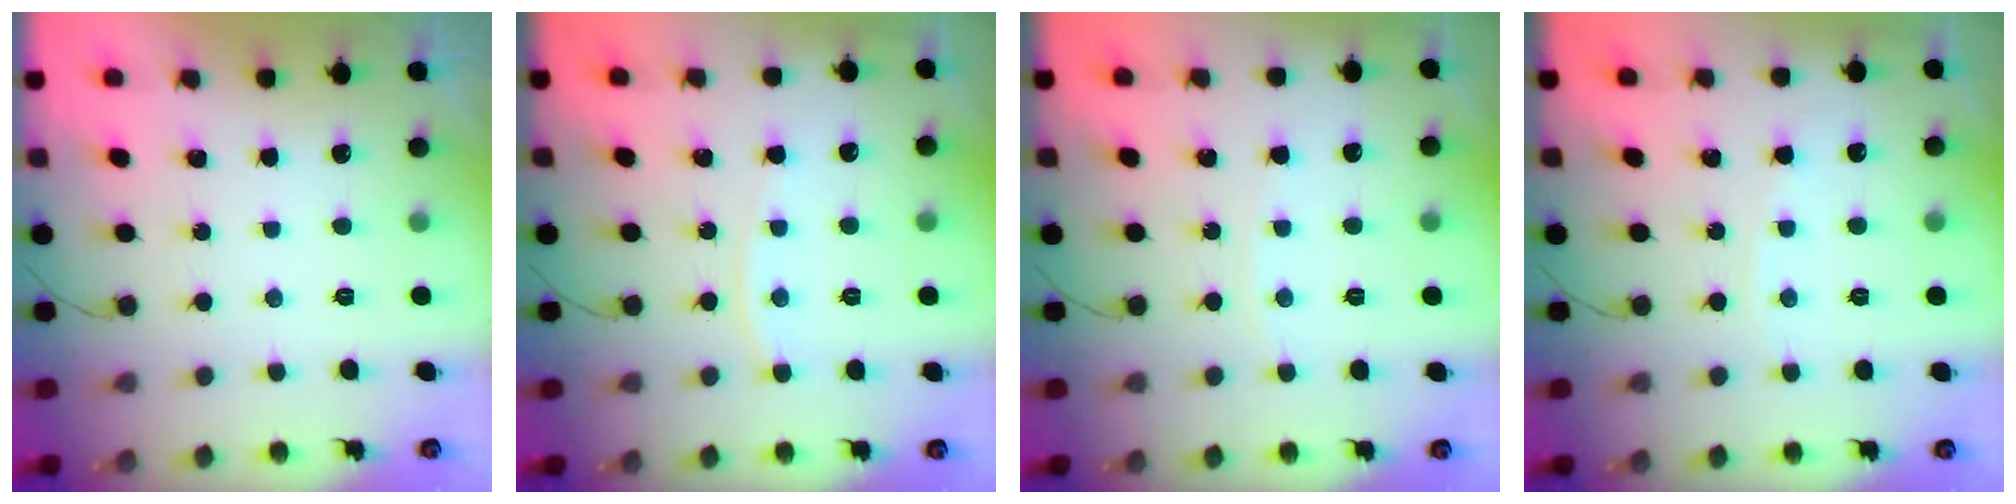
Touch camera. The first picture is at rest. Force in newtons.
{"total": 5.7, "press": 5.6, "slide": 0.9}
{"total": 2.3, "press": 2.3, "slide": 0.3}
{"total": 2.6, "press": 2.6, "slide": 0.2}